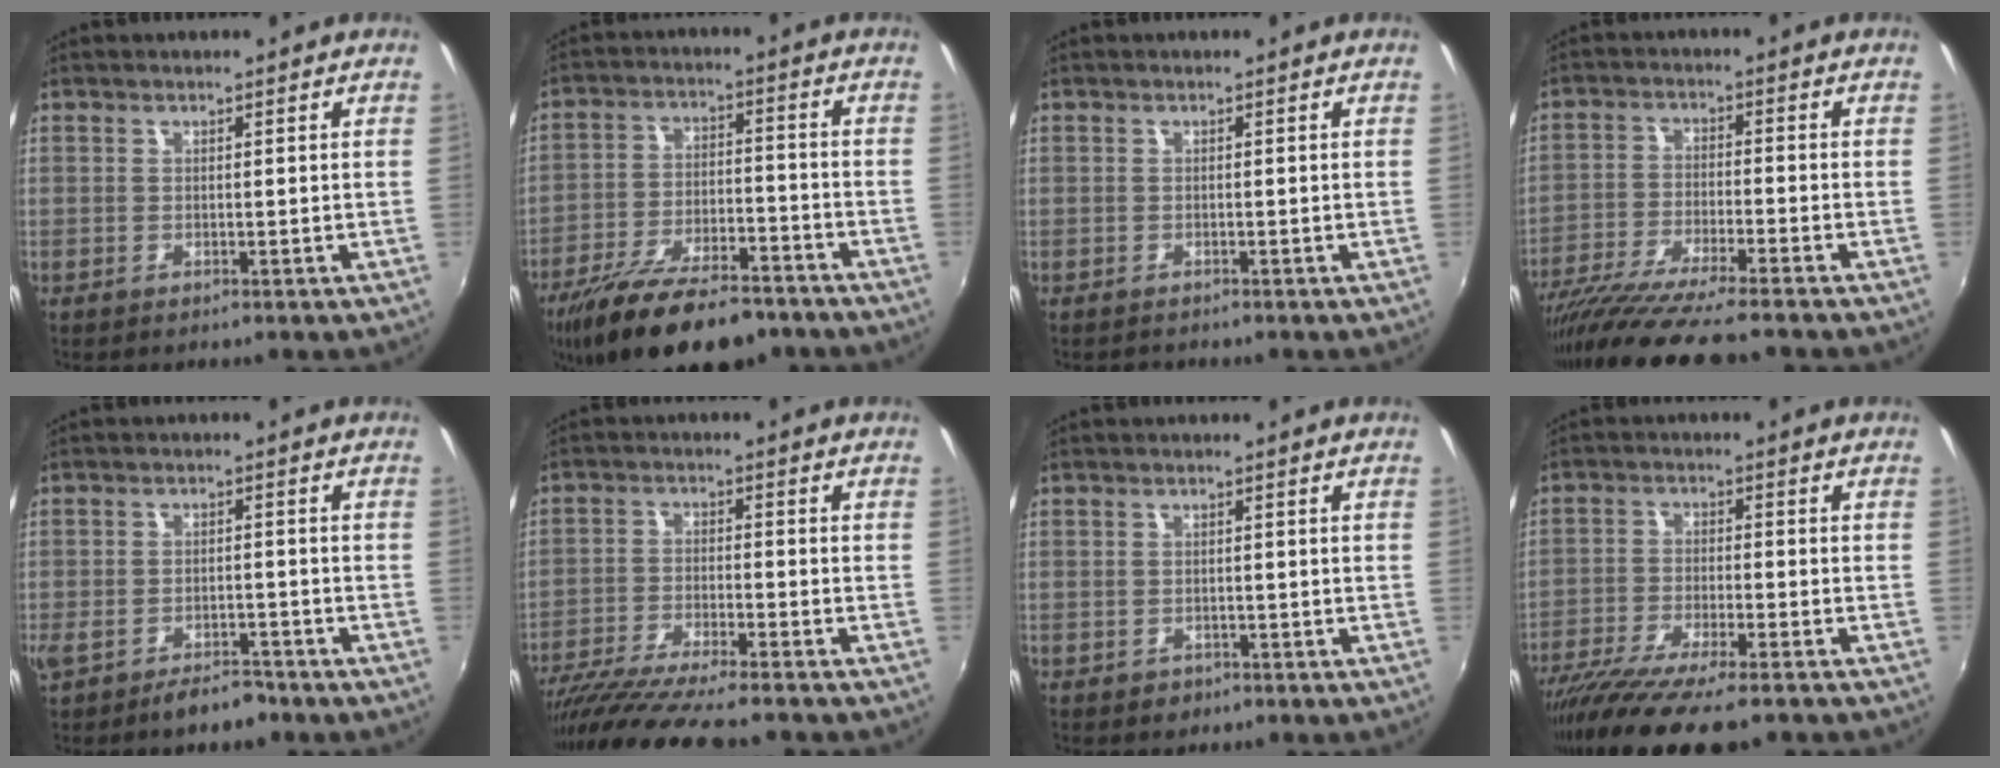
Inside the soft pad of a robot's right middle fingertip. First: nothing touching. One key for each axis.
{"total": 19.4, "fx": -14.8, "fy": 6.6, "fz": 10.6, "tx": -0.209, "ty": -0.032, "tz": -0.234}
{"total": 1.0, "fx": -0.8, "fy": 0.4, "fz": -0.2, "tx": -0.001, "ty": 0.000, "tz": -0.015}
{"total": 14.0, "fx": -11.9, "fy": -0.1, "fz": 7.2, "tx": -0.152, "ty": -0.048, "tz": -0.210}
{"total": 7.0, "fx": -5.3, "fy": 3.0, "fz": 3.4, "tx": -0.084, "ty": -0.007, "tz": -0.083}
{"total": 14.3, "fx": -12.4, "fy": 0.3, "fz": 7.1, "tx": -0.148, "ty": -0.043, "tz": -0.215}
{"total": 1.9, "fx": -1.1, "fy": 1.5, "fz": 0.5, "tx": -0.011, "ty": -0.003, "tz": -0.014}
{"total": 14.6, "fx": -11.7, "fy": 2.0, "fz": 8.4, "tx": -0.176, "ty": -0.054, "tz": -0.200}